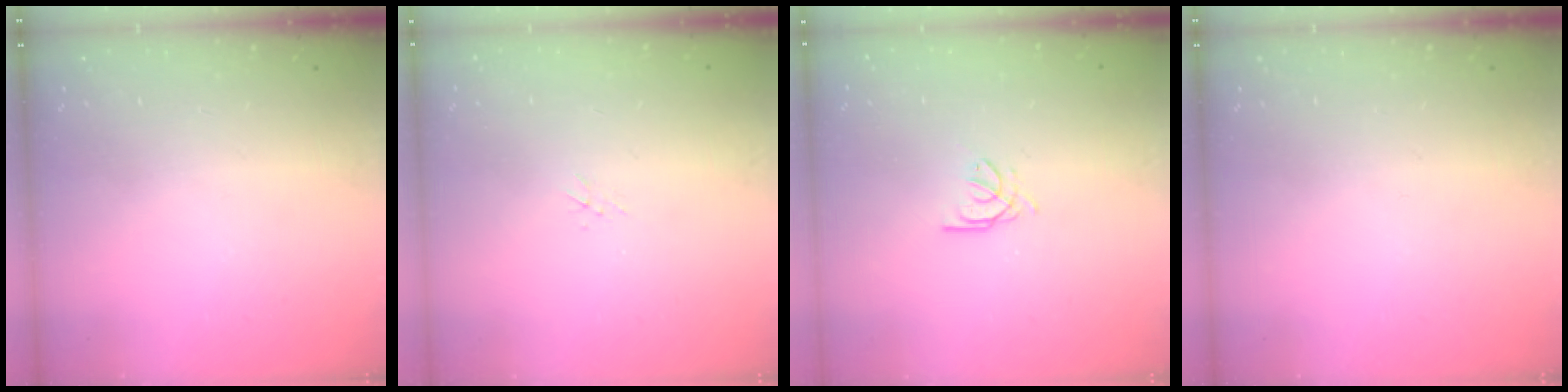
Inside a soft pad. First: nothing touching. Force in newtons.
{"total": 1.5, "press": 1.5, "slide": 0.2}
{"total": 2.4, "press": 2.4, "slide": 0.1}
{"total": 0.0}